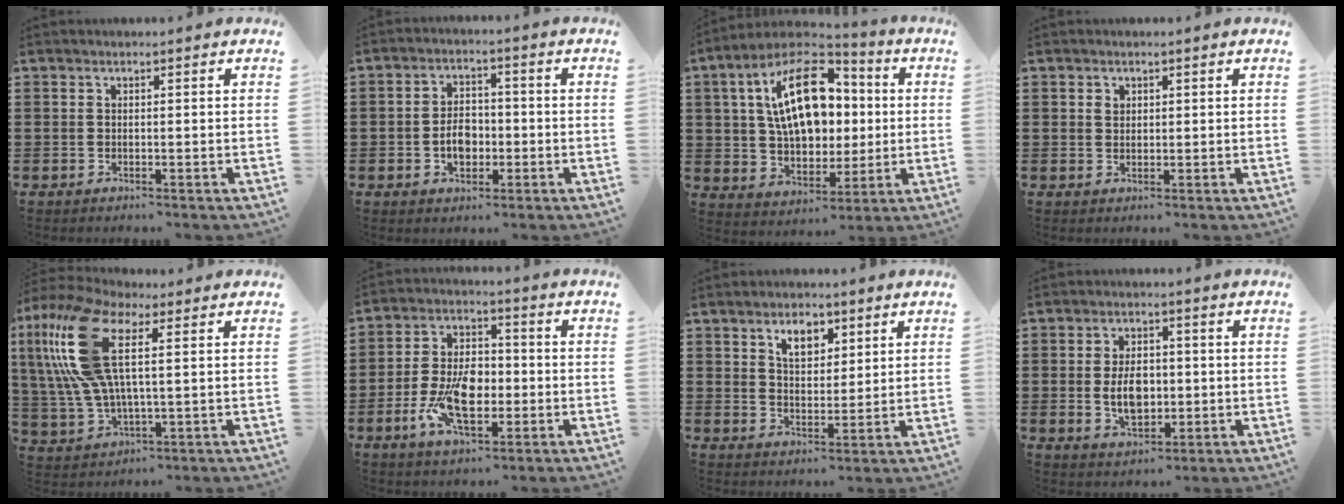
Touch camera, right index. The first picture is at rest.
{"total": 4.6, "force": [-1.1, 3.0, 3.3], "torque": [-0.058, 0.002, -0.021]}
{"total": 17.3, "force": [3.2, 10.2, 13.6], "torque": [-0.257, 0.017, 0.053]}
{"total": 1.0, "force": [0.4, 0.9, 0.3], "torque": [-0.008, 0.003, 0.009]}
{"total": 15.4, "force": [5.1, 6.2, 13.1], "torque": [-0.322, -0.004, 0.081]}
{"total": 9.7, "force": [-2.5, 5.4, 7.6], "torque": [-0.154, 0.002, -0.048]}
{"total": 5.0, "force": [2.9, 2.9, 2.8], "torque": [-0.053, 0.008, 0.049]}
{"total": 5.8, "force": [-0.2, 3.5, 4.7], "torque": [-0.083, -0.002, -0.008]}